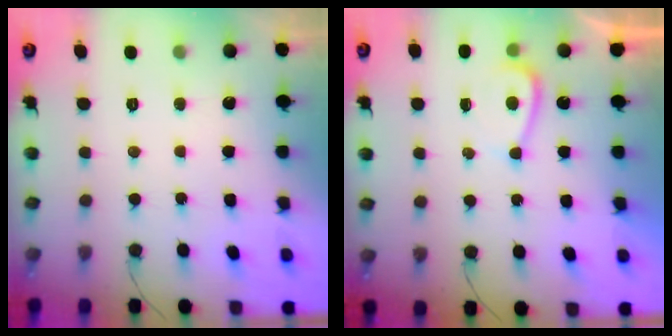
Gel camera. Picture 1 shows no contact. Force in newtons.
{"total": 3.9, "press": 3.8, "slide": 0.5}